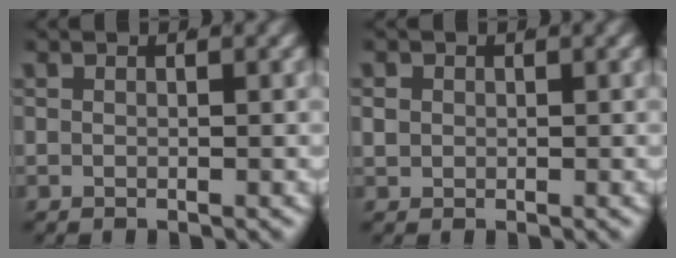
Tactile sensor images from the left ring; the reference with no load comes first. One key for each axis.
{"total": 1.6, "fx": 0.1, "fy": 1.5, "fz": 0.6, "tx": -0.023, "ty": -0.004, "tz": 0.008}